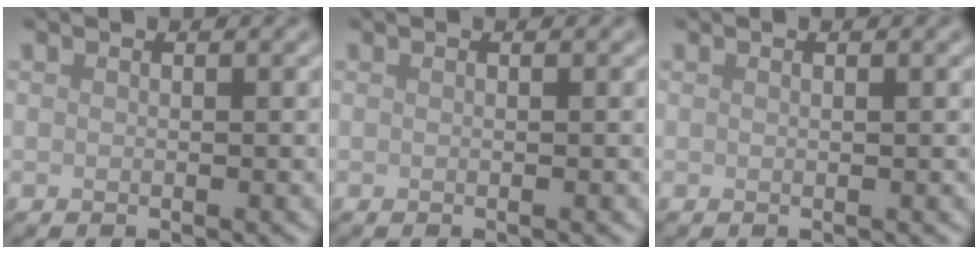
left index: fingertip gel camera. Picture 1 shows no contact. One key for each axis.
{"total": 0.7, "fx": 0.0, "fy": 0.3, "fz": 0.7, "tx": -0.002, "ty": 0.001, "tz": -0.003}
{"total": 0.5, "fx": 0.3, "fy": 0.1, "fz": 0.4, "tx": -0.004, "ty": 0.002, "tz": 0.002}